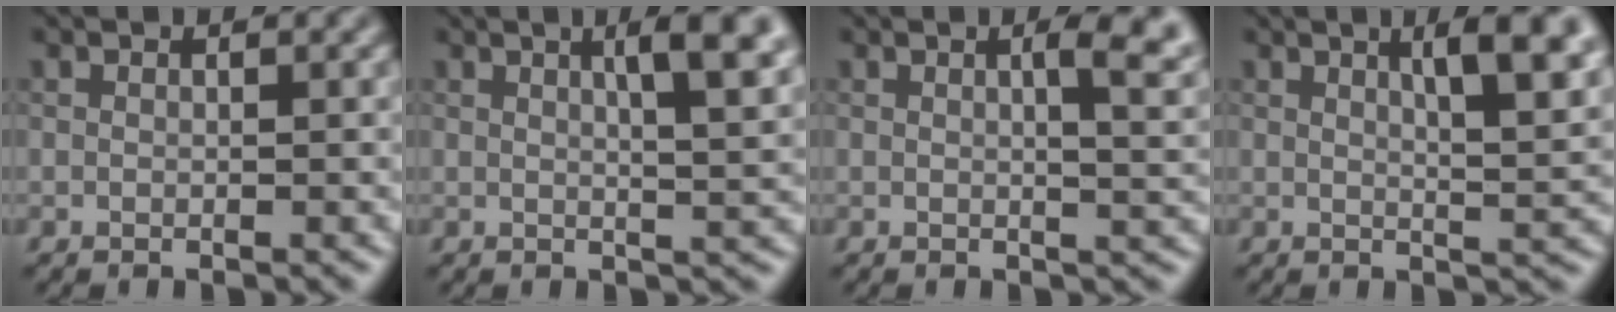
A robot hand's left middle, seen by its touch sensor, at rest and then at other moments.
{"total": 6.2, "force": [2.3, 1.8, 5.5], "torque": [-0.048, 0.014, 0.024]}
{"total": 4.7, "force": [1.5, 1.4, 4.3], "torque": [-0.046, 0.007, 0.019]}
{"total": 6.8, "force": [2.8, 2.0, 5.9], "torque": [-0.057, 0.010, 0.036]}